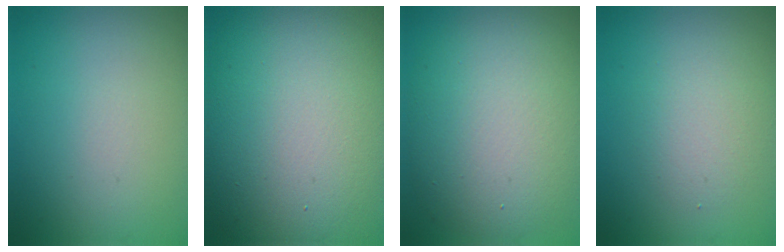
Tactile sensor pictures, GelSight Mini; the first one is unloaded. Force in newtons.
{"total": 17.2, "press": 17.1, "slide": 1.6}
{"total": 10.5, "press": 10.5, "slide": 1.1}
{"total": 2.7, "press": 2.7, "slide": 0.2}